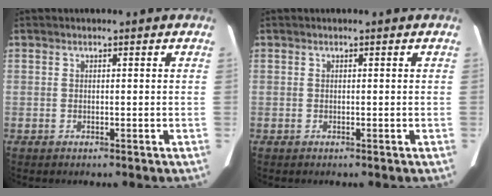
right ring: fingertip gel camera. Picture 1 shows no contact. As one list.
[{"total": 0.0}]